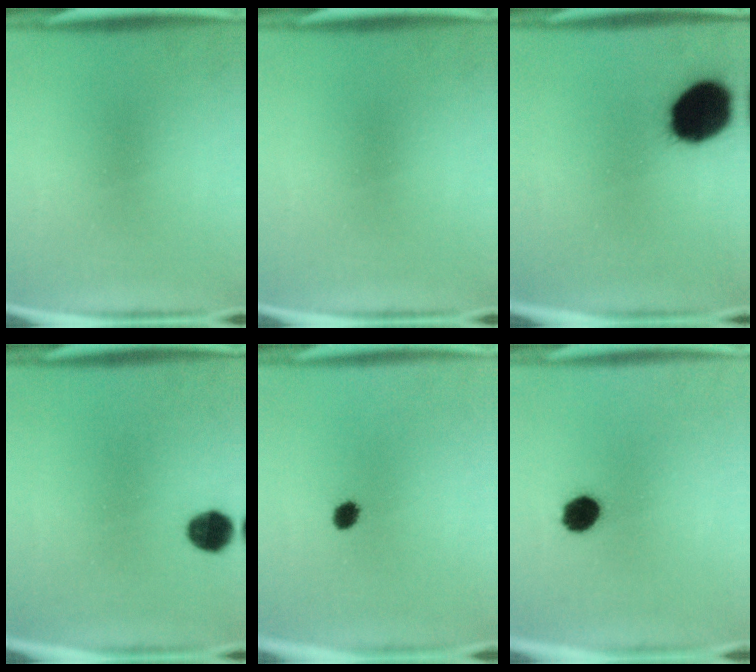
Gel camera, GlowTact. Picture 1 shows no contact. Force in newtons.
{"total": 0.0}
{"total": 17.9}
{"total": 5.8}
{"total": 2.8}
{"total": 6.3}